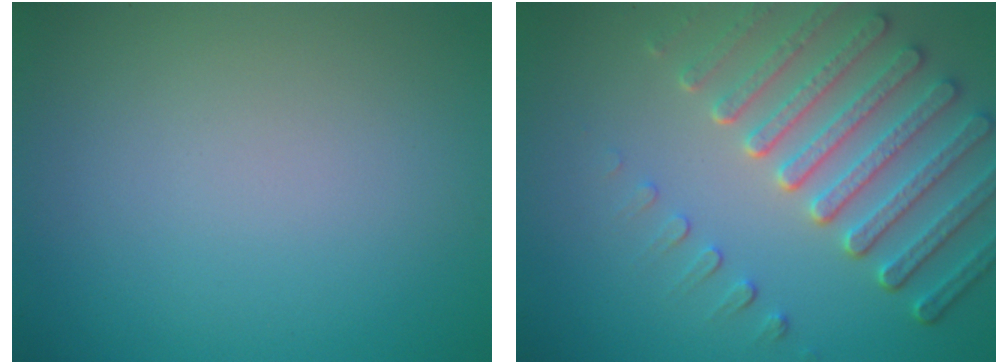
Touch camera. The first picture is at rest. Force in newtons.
{"total": 6.2, "press": 5.1, "slide": 3.5}